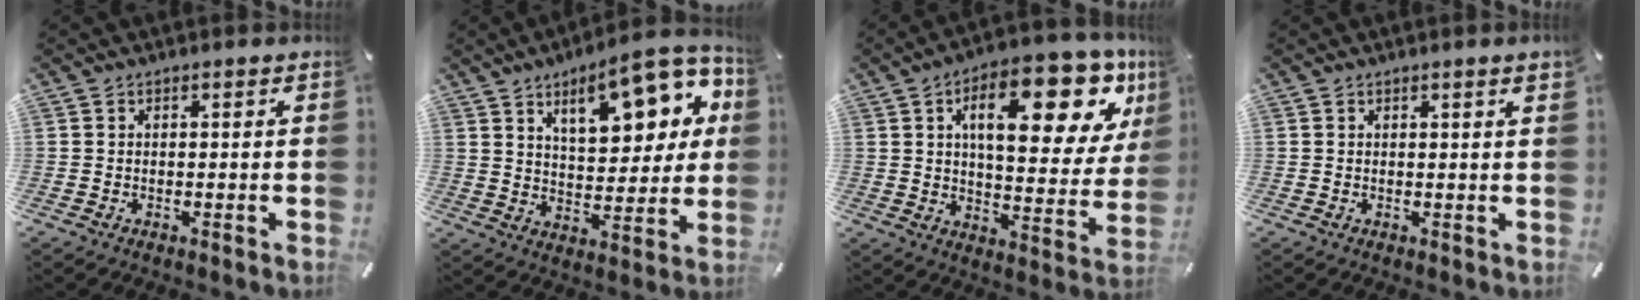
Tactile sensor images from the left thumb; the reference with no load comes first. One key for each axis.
{"total": 18.7, "fx": 9.5, "fy": 8.3, "fz": 13.8, "tx": -0.184, "ty": -0.045, "tz": 0.151}
{"total": 23.0, "fx": 10.4, "fy": 9.8, "fz": 18.0, "tx": -0.257, "ty": -0.051, "tz": 0.157}
{"total": 1.6, "fx": 0.8, "fy": 0.0, "fz": 1.4, "tx": -0.025, "ty": 0.000, "tz": 0.014}